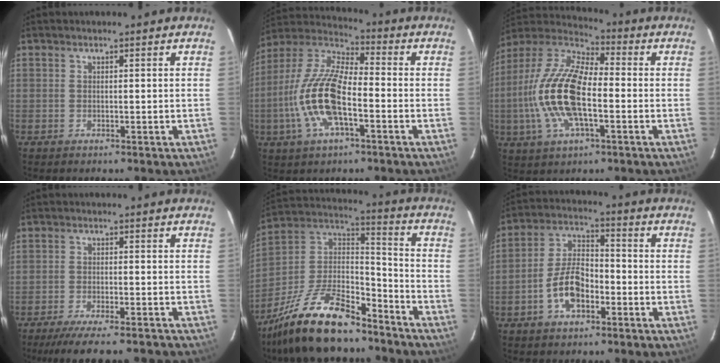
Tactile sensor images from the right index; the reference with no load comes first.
{"total": 16.2, "force": [-4.5, 6.0, 14.3], "torque": [-0.298, -0.001, -0.094]}
{"total": 18.5, "force": [-3.0, 7.6, 16.6], "torque": [-0.344, 0.002, -0.067]}
{"total": 13.4, "force": [-11.7, 2.1, 6.2], "torque": [-0.125, -0.026, -0.170]}
{"total": 22.7, "force": [-16.5, 8.2, 13.3], "torque": [-0.267, -0.001, -0.280]}
{"total": 5.7, "force": [-3.2, 3.5, 3.3], "torque": [-0.065, 0.020, -0.052]}